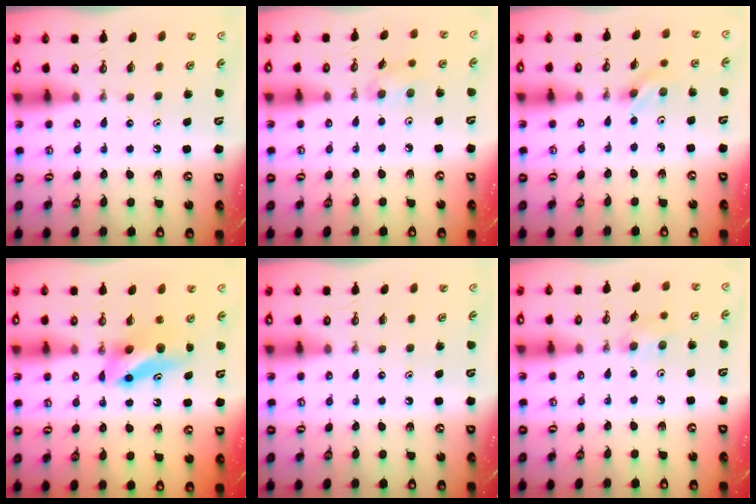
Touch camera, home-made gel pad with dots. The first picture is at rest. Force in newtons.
{"total": 4.9, "press": 4.5, "slide": 1.9}
{"total": 2.9, "press": 2.6, "slide": 1.4}
{"total": 7.9, "press": 7.2, "slide": 3.4}
{"total": 0.0}
{"total": 6.4, "press": 5.7, "slide": 2.9}